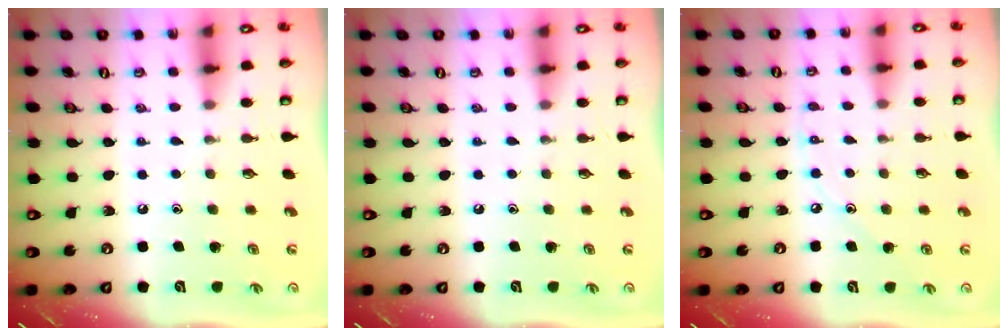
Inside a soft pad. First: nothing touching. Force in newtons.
{"total": 0.0}
{"total": 4.6, "press": 4.6, "slide": 0.1}